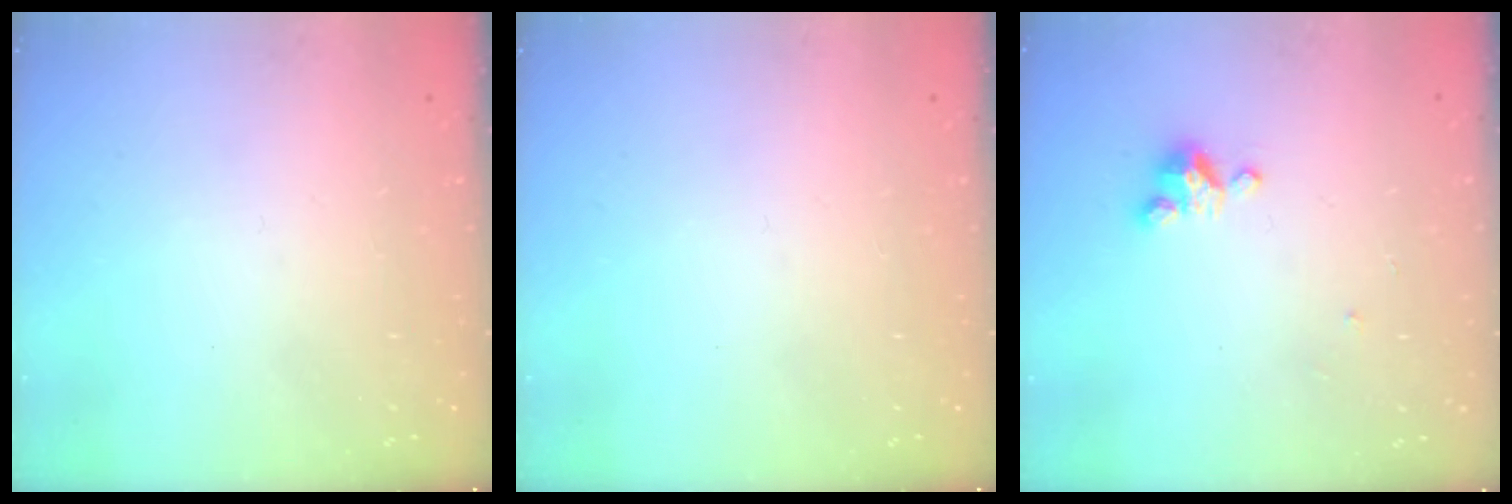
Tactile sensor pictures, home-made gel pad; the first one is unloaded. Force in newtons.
{"total": 0.0}
{"total": 2.9, "press": 2.9, "slide": 0.3}